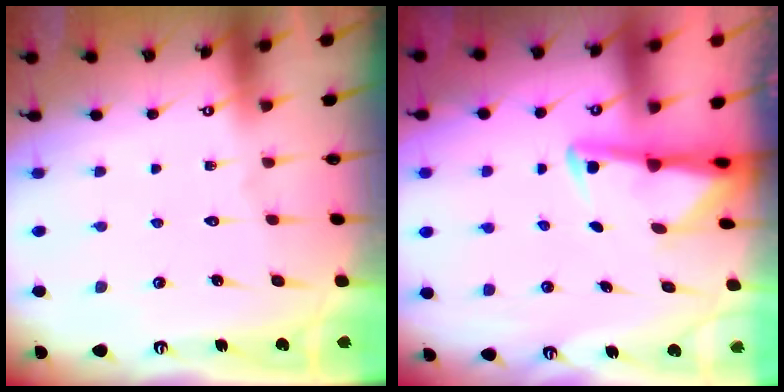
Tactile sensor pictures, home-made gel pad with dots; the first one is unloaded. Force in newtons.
{"total": 2.9, "press": 2.8, "slide": 0.6}